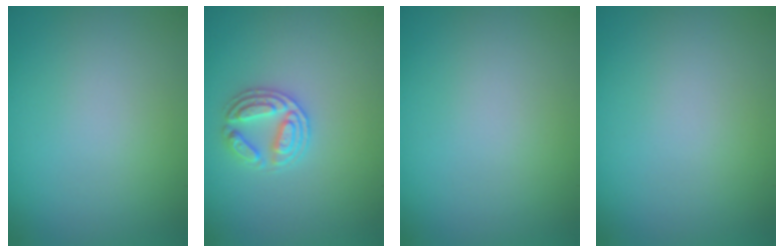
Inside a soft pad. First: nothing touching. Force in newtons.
{"total": 2.9, "press": 2.7, "slide": 1.0}
{"total": 0.0}
{"total": 0.0}